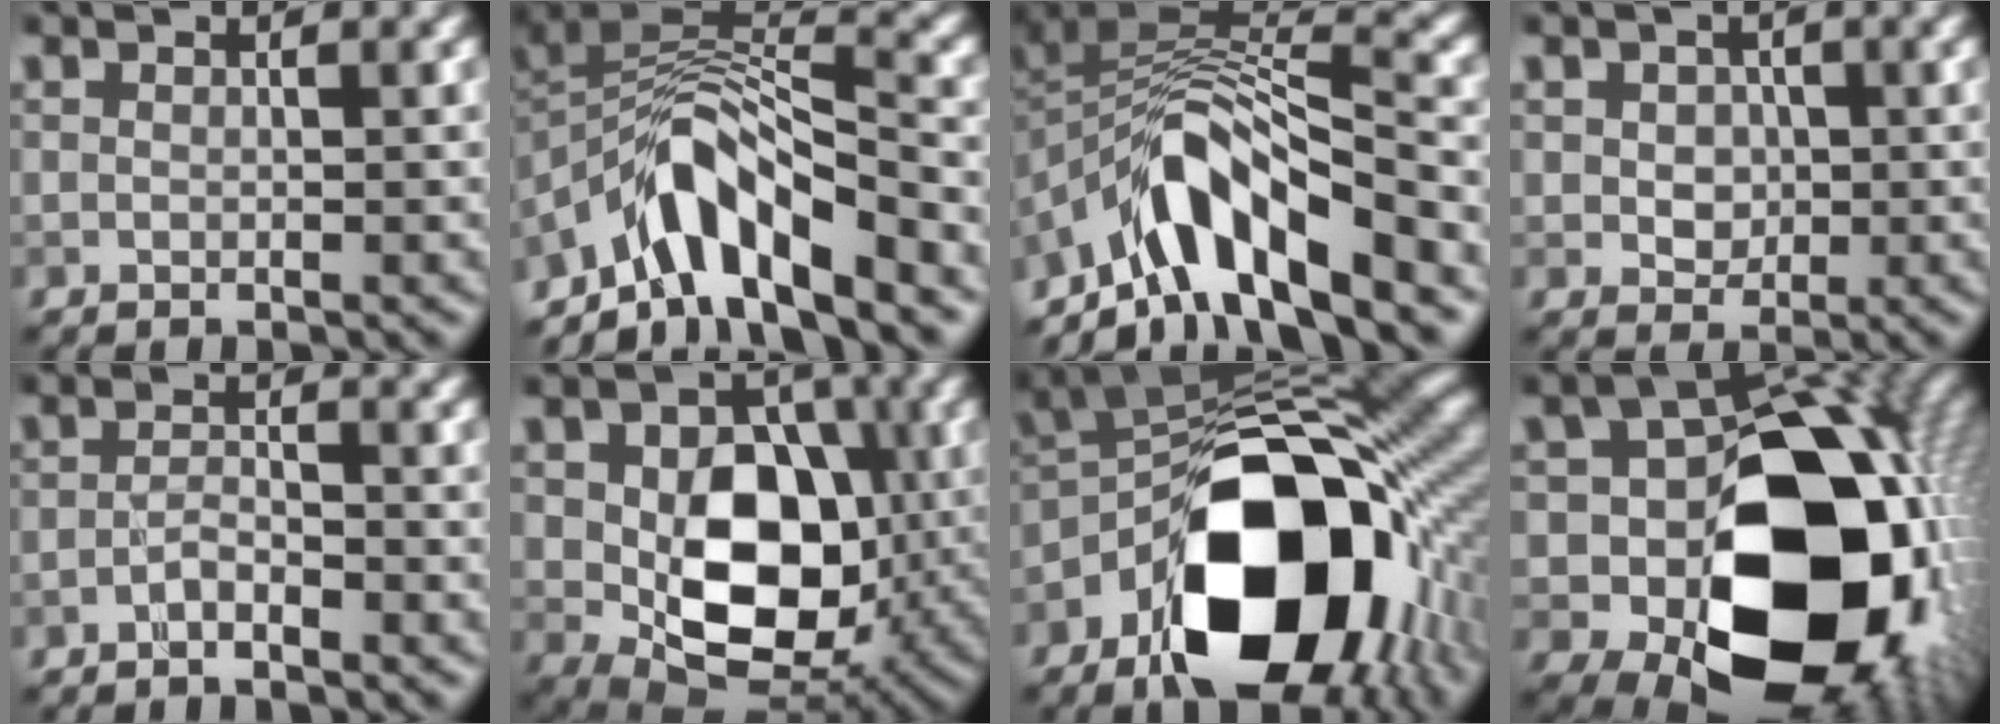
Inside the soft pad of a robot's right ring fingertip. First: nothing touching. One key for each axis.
{"total": 8.0, "fx": -5.8, "fy": 2.3, "fz": 5.1, "tx": -0.074, "ty": 0.005, "tz": -0.115}
{"total": 9.1, "fx": -6.1, "fy": 2.8, "fz": 6.3, "tx": -0.092, "ty": 0.011, "tz": -0.119}
{"total": 2.2, "fx": 0.0, "fy": 1.8, "fz": 1.2, "tx": -0.025, "ty": -0.002, "tz": -0.001}
{"total": 1.7, "fx": -1.4, "fy": 0.3, "fz": 0.9, "tx": -0.022, "ty": 0.002, "tz": -0.032}
{"total": 9.8, "fx": -0.2, "fy": 6.7, "fz": 7.2, "tx": -0.123, "ty": -0.013, "tz": -0.005}
{"total": 17.6, "fx": -7.4, "fy": 10.1, "fz": 12.3, "tx": -0.171, "ty": -0.027, "tz": -0.126}
{"total": 18.0, "fx": -3.3, "fy": 12.5, "fz": 12.6, "tx": -0.166, "ty": -0.025, "tz": -0.035}